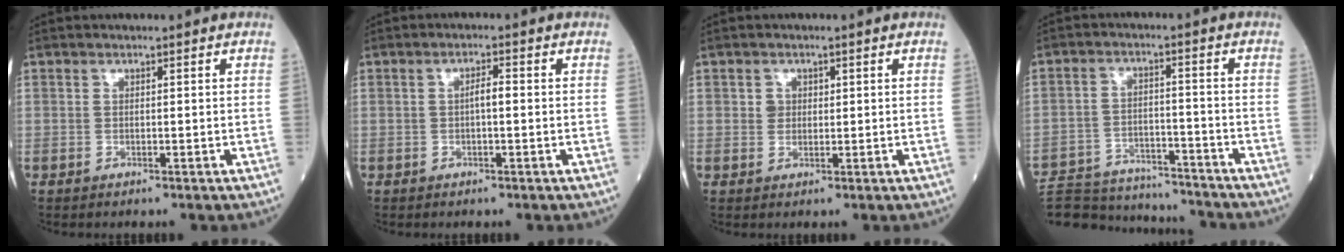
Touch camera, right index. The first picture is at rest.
{"total": 2.0, "force": [-0.1, 0.4, 1.9], "torque": [-0.033, 0.005, -0.003]}
{"total": 1.6, "force": [0.5, 1.4, 0.4], "torque": [-0.004, 0.004, 0.010]}
{"total": 19.1, "force": [-18.0, 3.9, 5.1], "torque": [-0.119, -0.001, -0.265]}